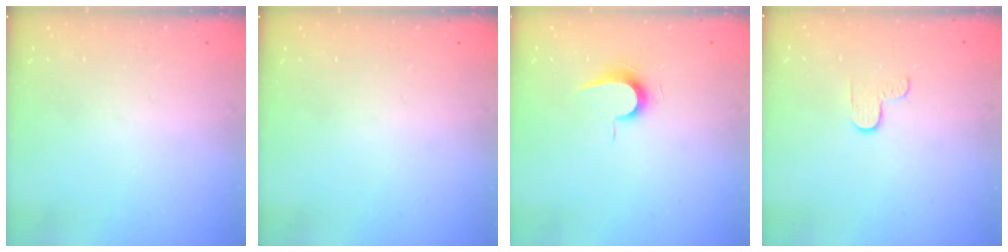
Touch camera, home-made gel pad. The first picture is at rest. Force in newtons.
{"total": 0.0}
{"total": 6.9, "press": 6.9, "slide": 0.6}
{"total": 2.7, "press": 2.6, "slide": 0.4}